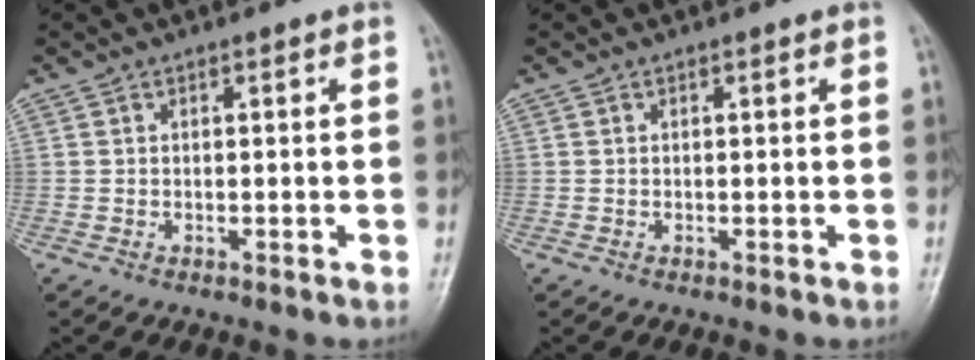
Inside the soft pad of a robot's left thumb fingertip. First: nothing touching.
{"total": 0.0}